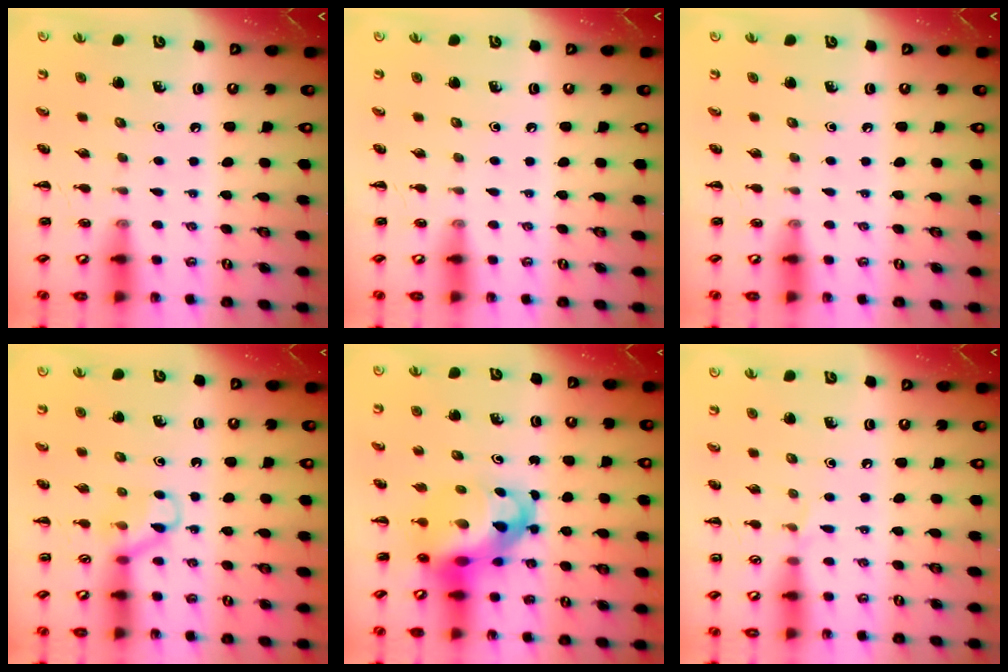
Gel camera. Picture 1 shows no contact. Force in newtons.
{"total": 0.0}
{"total": 0.0}
{"total": 5.7, "press": 5.6, "slide": 1.4}
{"total": 9.7, "press": 9.3, "slide": 2.8}
{"total": 3.8, "press": 3.5, "slide": 1.4}